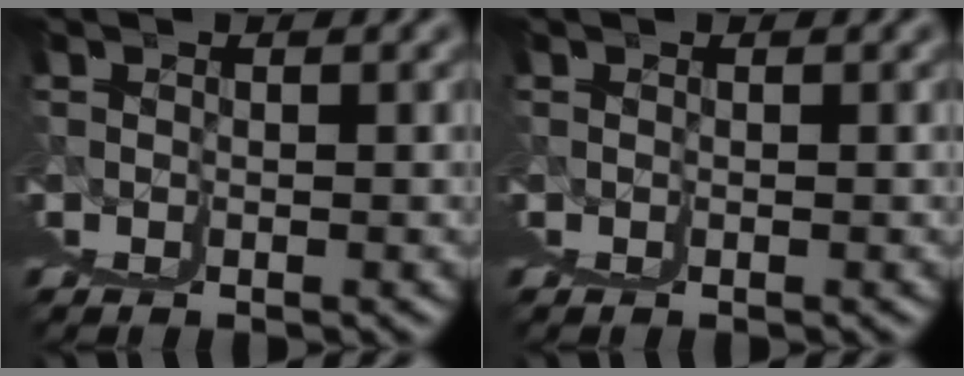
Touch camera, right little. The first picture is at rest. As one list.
[{"total": 0.0}]